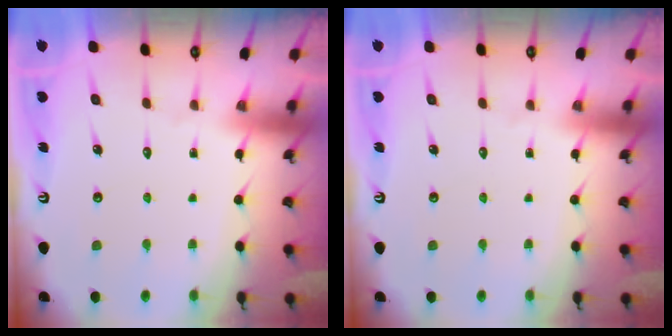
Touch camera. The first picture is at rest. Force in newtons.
{"total": 0.0}